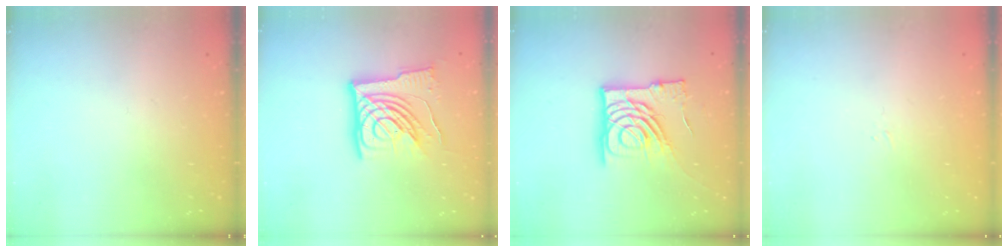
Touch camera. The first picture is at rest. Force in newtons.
{"total": 17.1, "press": 16.9, "slide": 2.3}
{"total": 14.9, "press": 14.8, "slide": 1.8}
{"total": 1.6, "press": 1.5, "slide": 0.3}